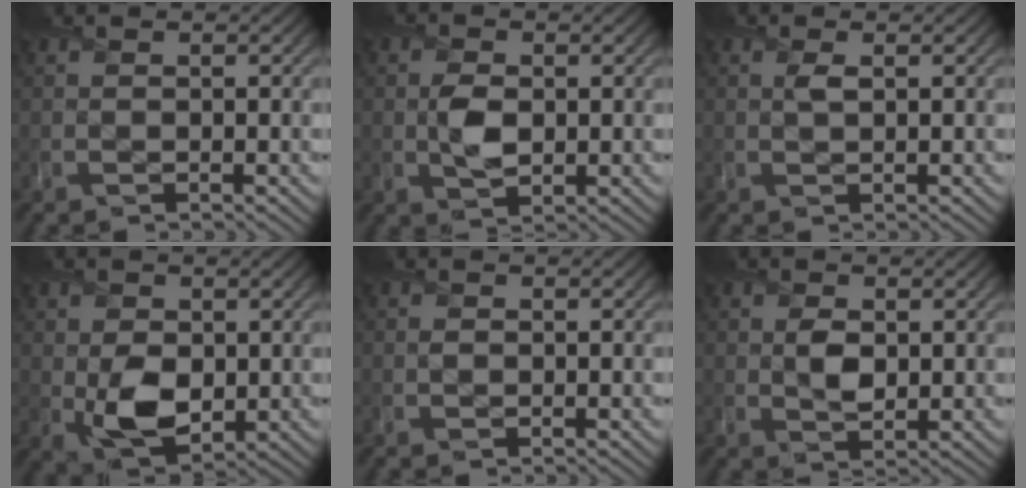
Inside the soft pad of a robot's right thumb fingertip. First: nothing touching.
{"total": 3.6, "force": [0.0, 2.5, 2.5], "torque": [-0.058, -0.006, -0.002]}
{"total": 1.4, "force": [0.4, 0.7, 1.2], "torque": [-0.027, -0.003, 0.007]}
{"total": 6.4, "force": [-0.4, 4.6, 4.5], "torque": [-0.095, -0.013, -0.006]}
{"total": 0.6, "force": [0.0, 0.6, 0.2], "torque": [-0.002, -0.006, -0.004]}
{"total": 2.9, "force": [0.4, 2.0, 2.1], "torque": [-0.042, -0.006, 0.006]}